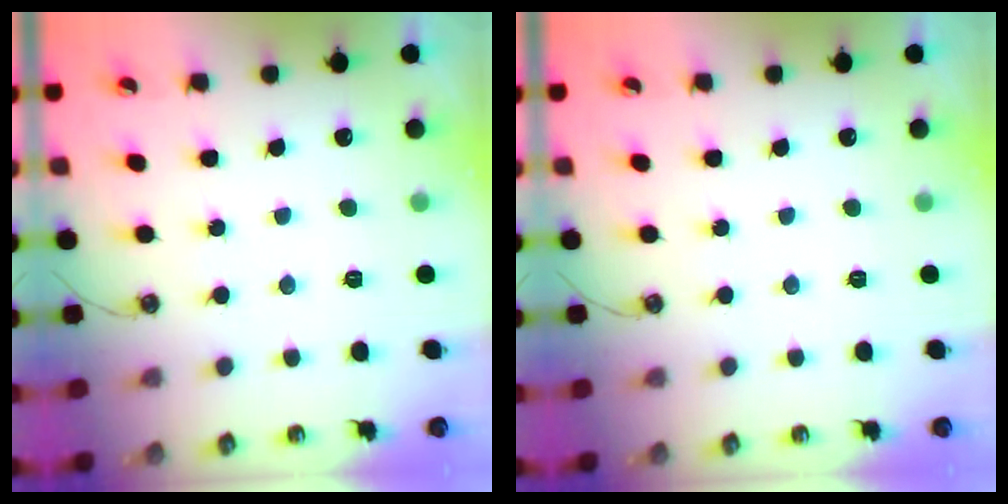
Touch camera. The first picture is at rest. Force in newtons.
{"total": 0.0}